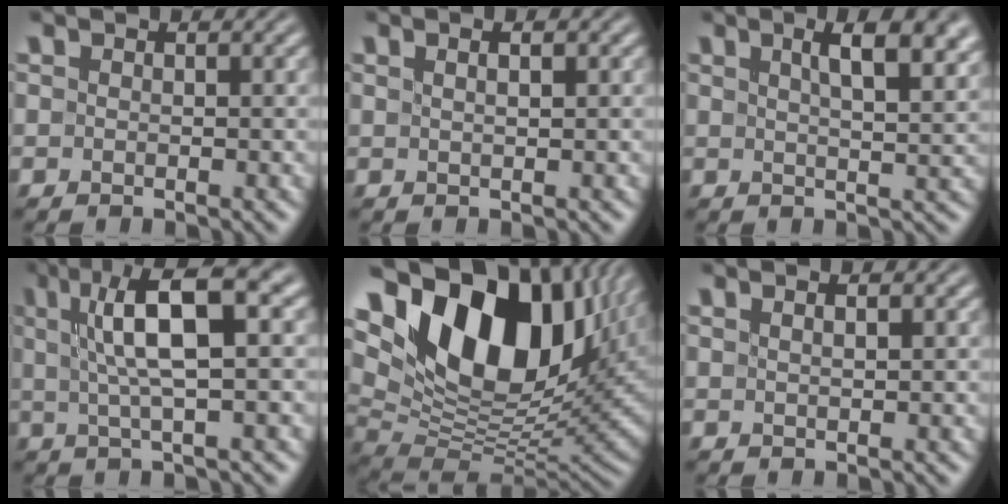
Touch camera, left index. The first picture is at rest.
{"total": 1.9, "force": [1.0, 0.6, 1.5], "torque": [-0.011, -0.004, 0.005]}
{"total": 6.3, "force": [3.1, 2.3, 4.9], "torque": [-0.053, 0.015, 0.039]}
{"total": 8.2, "force": [2.3, 2.0, 7.6], "torque": [-0.127, 0.013, 0.033]}
{"total": 17.1, "force": [7.5, 9.7, 12.0], "torque": [-0.213, 0.022, 0.126]}
{"total": 1.6, "force": [0.9, 0.5, 1.2], "torque": [-0.013, -0.004, 0.009]}